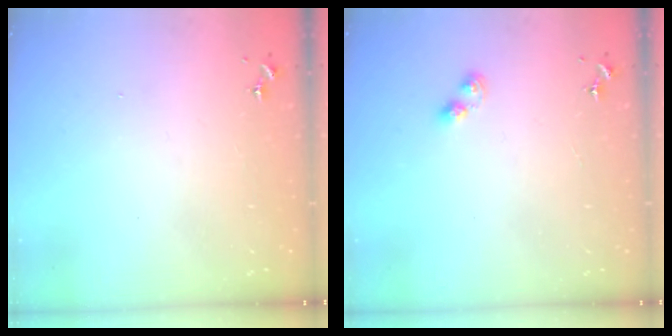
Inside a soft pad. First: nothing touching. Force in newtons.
{"total": 3.6, "press": 3.6, "slide": 0.4}